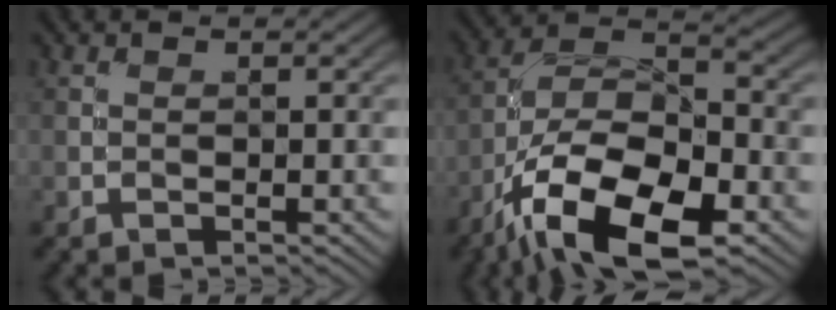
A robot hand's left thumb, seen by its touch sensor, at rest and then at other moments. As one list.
[{"total": 15.5, "force": [-8.5, 6.8, 11.0], "torque": [-0.213, -0.015, -0.169]}]